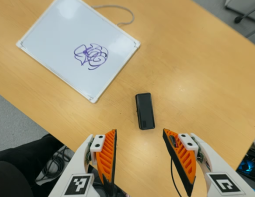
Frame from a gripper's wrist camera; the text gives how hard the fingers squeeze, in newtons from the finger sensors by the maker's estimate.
{"total": 0.0}